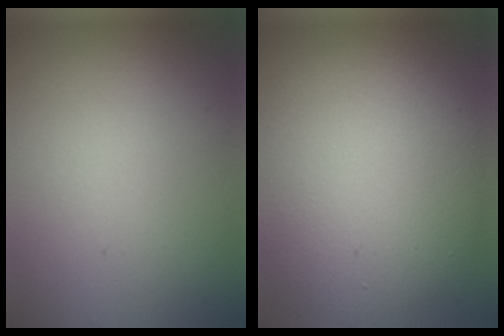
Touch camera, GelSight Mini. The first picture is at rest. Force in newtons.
{"total": 10.3, "press": 10.3, "slide": 0.2}